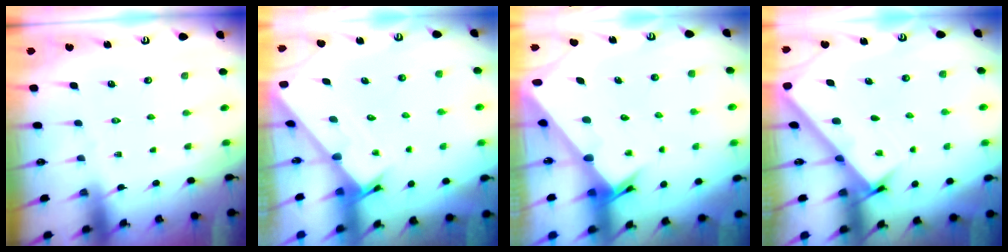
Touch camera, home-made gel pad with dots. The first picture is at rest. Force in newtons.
{"total": 1.7, "press": 1.7, "slide": 0.1}
{"total": 3.5, "press": 3.5, "slide": 0.3}
{"total": 2.9, "press": 2.9, "slide": 0.1}